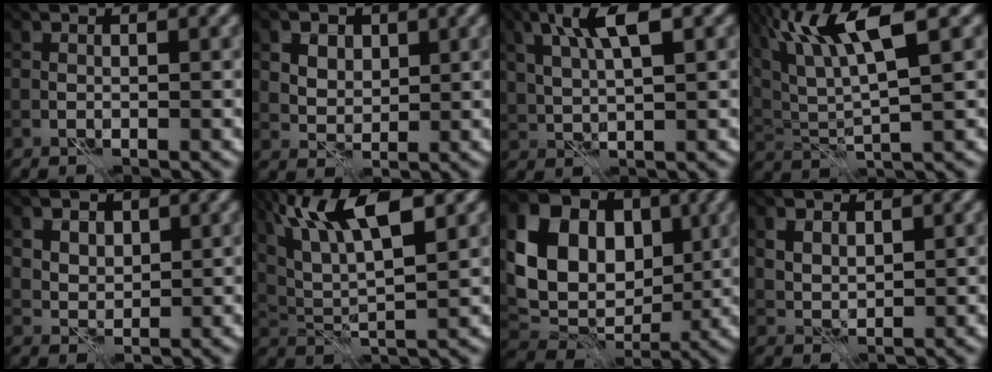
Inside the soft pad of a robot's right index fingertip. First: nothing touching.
{"total": 6.0, "force": [3.1, 4.1, 3.0], "torque": [-0.062, 0.010, 0.044]}
{"total": 5.4, "force": [2.3, 1.9, 4.5], "torque": [-0.092, 0.007, 0.041]}
{"total": 8.6, "force": [4.1, 2.1, 7.3], "torque": [-0.142, 0.015, 0.076]}
{"total": 4.2, "force": [2.3, 2.9, 2.1], "torque": [-0.052, 0.007, 0.041]}
{"total": 8.4, "force": [4.6, 2.4, 6.5], "torque": [-0.123, 0.009, 0.085]}
{"total": 12.7, "force": [3.0, 9.7, 7.7], "torque": [-0.153, 0.023, 0.049]}
{"total": 2.3, "force": [1.2, 1.5, 1.2], "torque": [-0.029, -0.003, 0.025]}